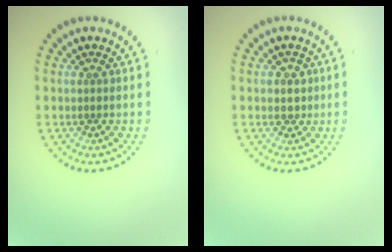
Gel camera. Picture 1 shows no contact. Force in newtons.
{"total": 1.5, "press": 1.2, "slide": 0.9}